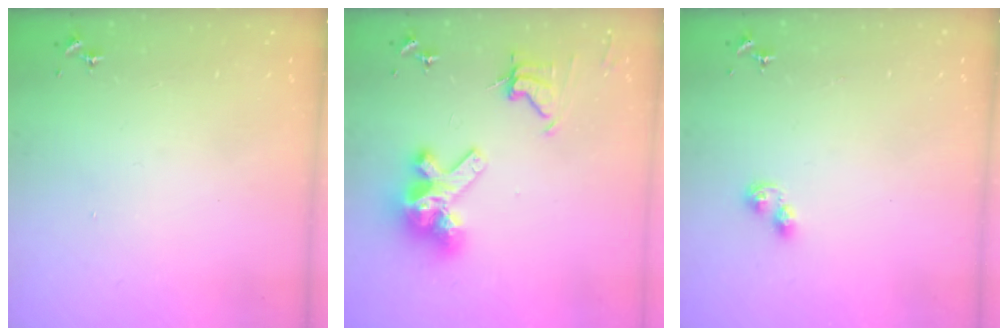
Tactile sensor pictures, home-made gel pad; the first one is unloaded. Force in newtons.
{"total": 14.8, "press": 14.7, "slide": 1.8}
{"total": 3.6, "press": 3.6, "slide": 0.5}